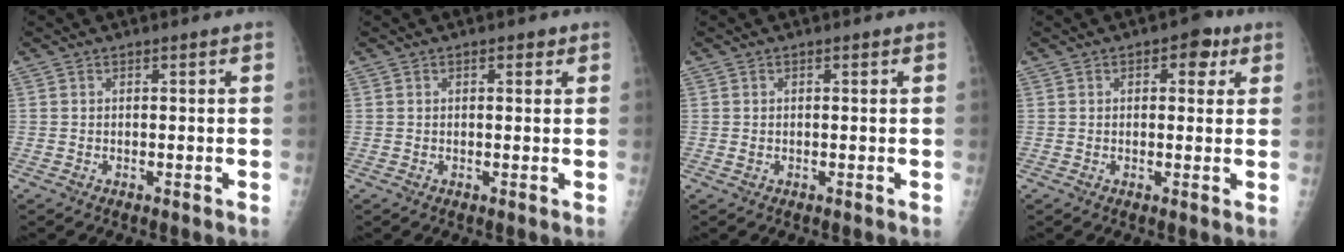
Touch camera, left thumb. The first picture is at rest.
{"total": 1.6, "force": [0.9, 0.9, 1.1], "torque": [-0.006, -0.001, 0.009]}
{"total": 0.8, "force": [0.2, 0.6, 0.5], "torque": [-0.007, -0.001, 0.004]}
{"total": 4.8, "force": [2.0, 2.9, 3.2], "torque": [-0.011, -0.001, 0.018]}